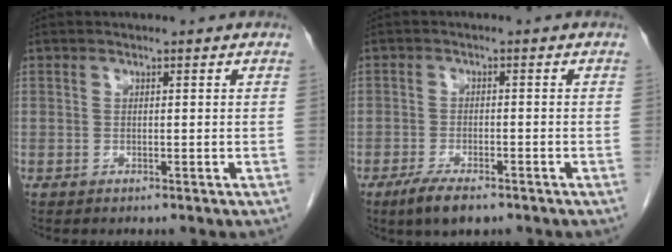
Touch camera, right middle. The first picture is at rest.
{"total": 4.9, "force": [-3.4, 1.5, 3.2], "torque": [-0.062, -0.007, -0.057]}